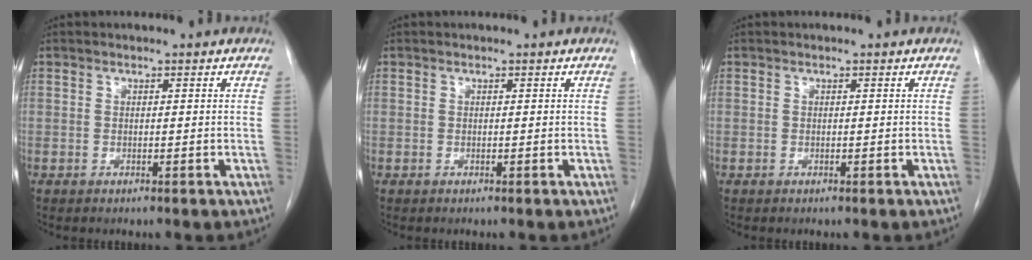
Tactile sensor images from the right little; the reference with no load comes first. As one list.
[{"total": 0.0}, {"total": 0.0}]